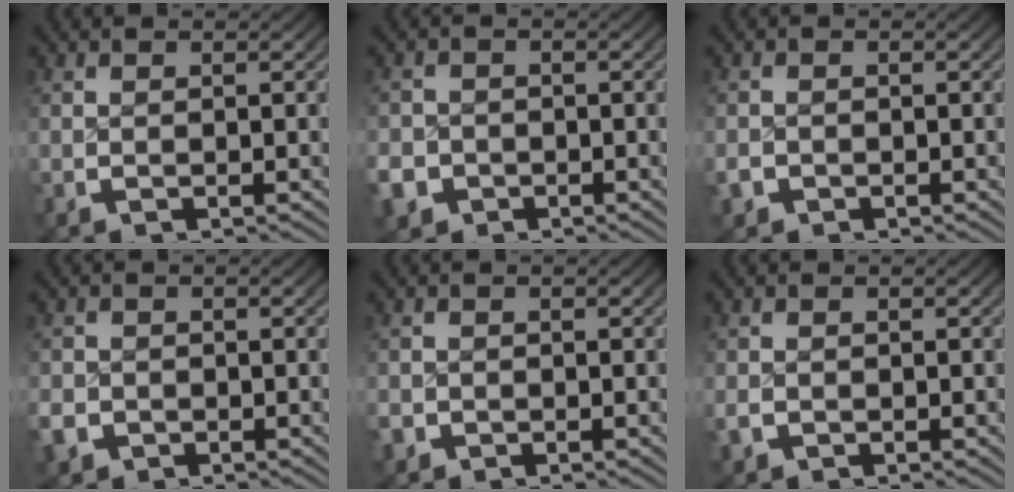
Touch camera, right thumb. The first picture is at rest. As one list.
[{"total": 4.7, "force": [-2.3, 3.9, 1.0], "torque": [-0.032, -0.025, -0.034]}, {"total": 1.4, "force": [-0.9, 1.2, 0.2], "torque": [-0.009, -0.006, -0.014]}, {"total": 2.9, "force": [-1.4, 2.4, 0.6], "torque": [-0.022, -0.013, -0.022]}, {"total": 1.6, "force": [-0.9, 1.3, 0.2], "torque": [-0.009, -0.009, -0.016]}, {"total": 1.1, "force": [-0.6, 0.8, 0.3], "torque": [-0.010, -0.005, -0.011]}]